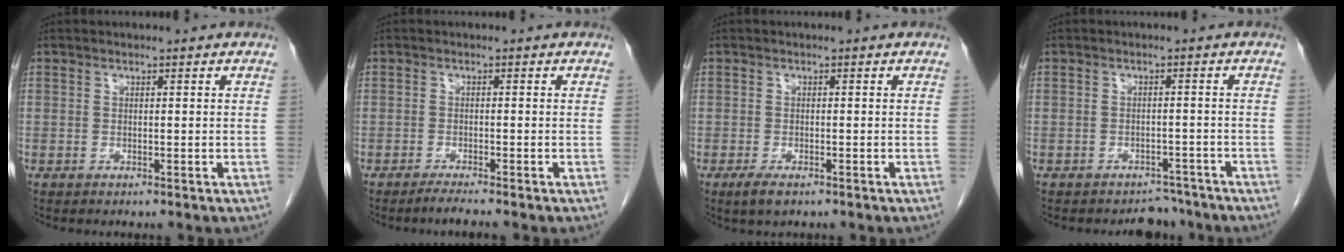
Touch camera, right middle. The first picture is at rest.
{"total": 2.2, "force": [-1.9, -0.5, 0.9], "torque": [-0.022, -0.004, -0.035]}
{"total": 2.6, "force": [-1.6, 0.9, 1.8], "torque": [-0.038, -0.004, -0.024]}
{"total": 4.0, "force": [-3.6, 1.8, -0.1], "torque": [0.006, 0.010, -0.050]}